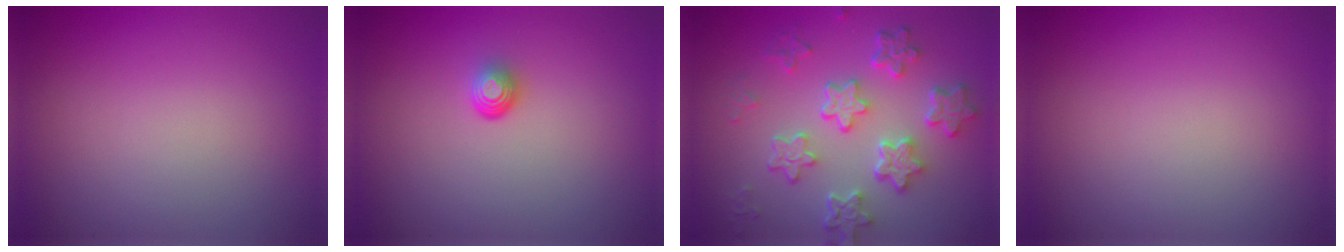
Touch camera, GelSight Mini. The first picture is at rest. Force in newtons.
{"total": 1.7, "press": 1.1, "slide": 1.3}
{"total": 6.1, "press": 4.7, "slide": 3.8}
{"total": 0.0}